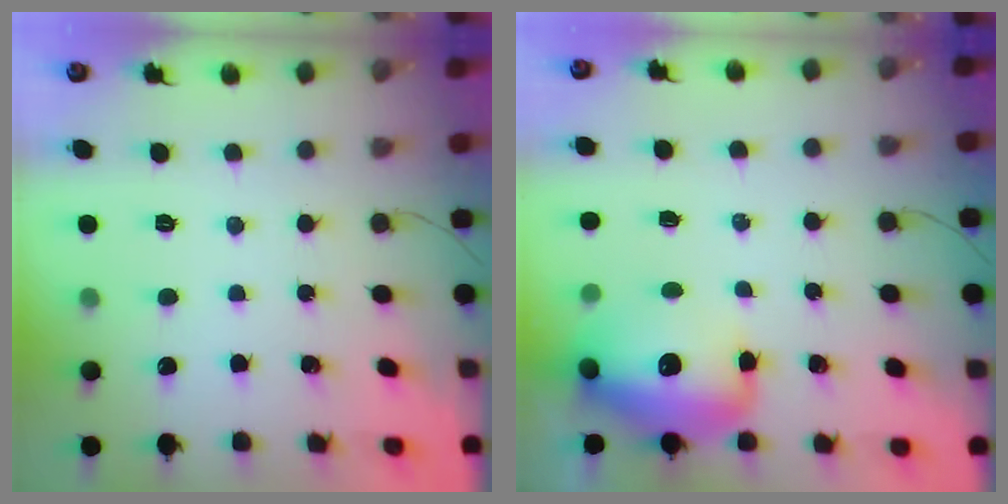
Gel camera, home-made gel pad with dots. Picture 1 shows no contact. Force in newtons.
{"total": 15.6, "press": 15.2, "slide": 3.8}